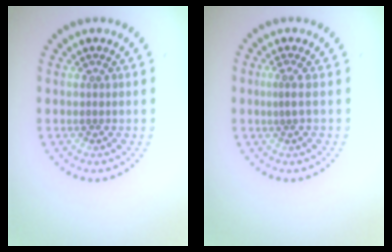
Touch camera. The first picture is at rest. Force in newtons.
{"total": 0.9, "press": 0.3, "slide": 0.8}